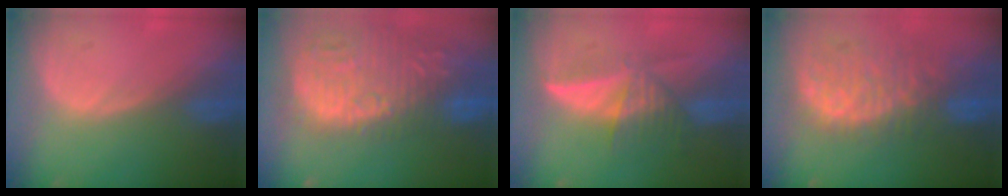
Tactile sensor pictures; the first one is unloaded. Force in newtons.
{"total": 16.0, "press": 13.3, "slide": 9.0}
{"total": 6.0, "press": 5.8, "slide": 1.6}
{"total": 10.7, "press": 9.4, "slide": 5.2}